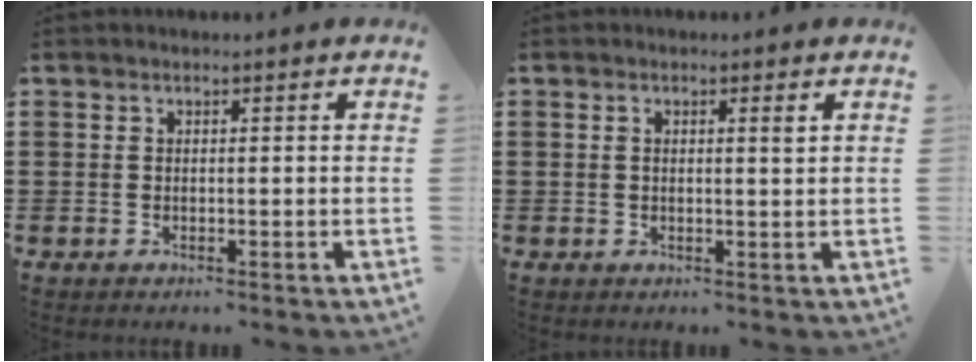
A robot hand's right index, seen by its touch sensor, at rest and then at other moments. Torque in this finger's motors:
{"motor_torque": [-0.16, 0.25, 0.08, -0.01]}